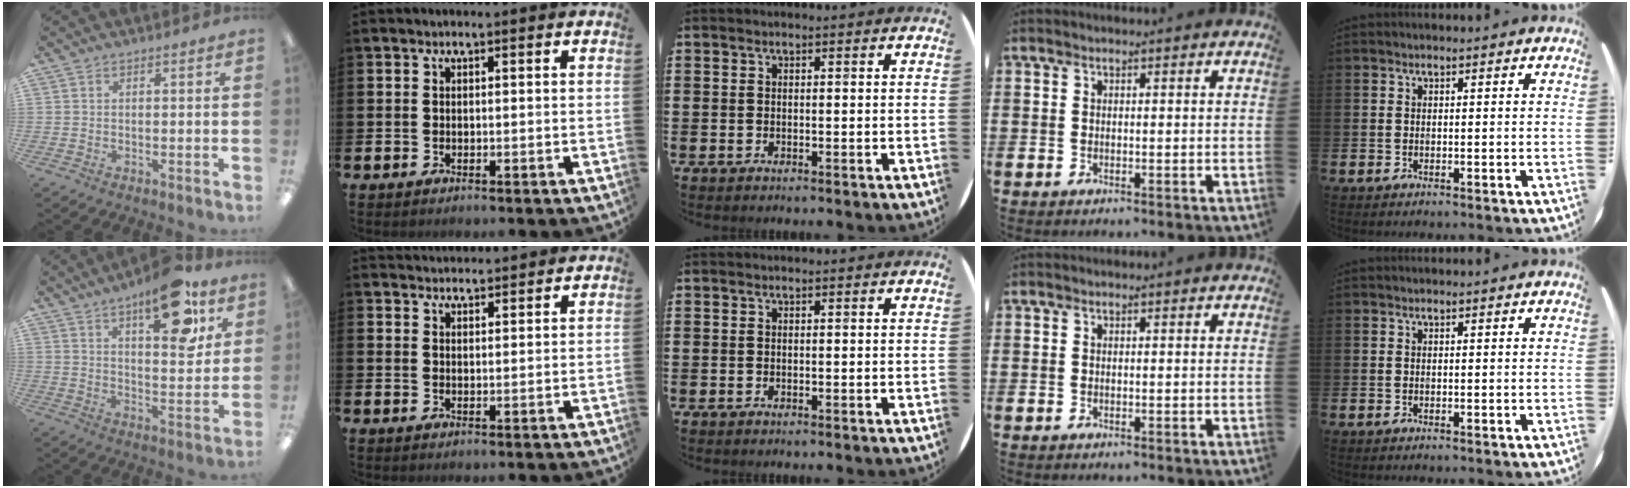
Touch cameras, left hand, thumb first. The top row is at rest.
{"thumb": {"total": 16.2, "force": [9.9, 6.3, 11.1], "torque": [-0.144, -0.050, 0.157]}, "index": {"total": 2.7, "force": [2.6, 0.4, -0.1], "torque": [-0.004, -0.011, 0.049]}}